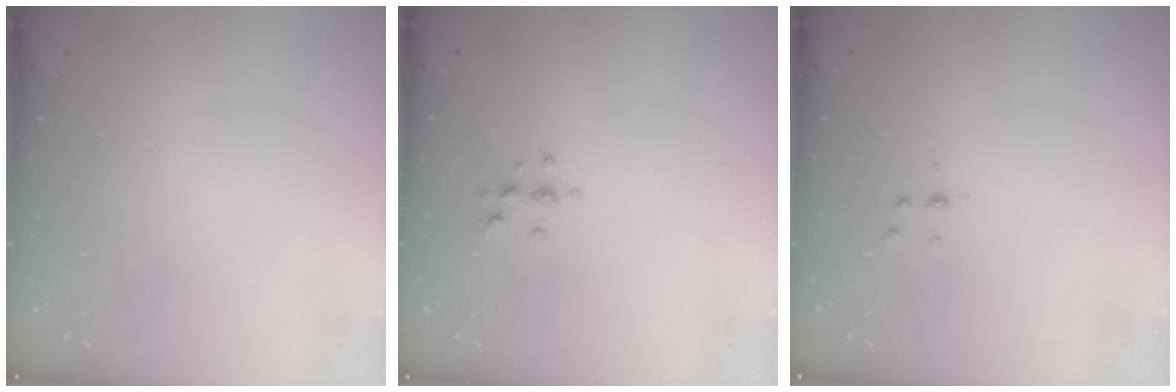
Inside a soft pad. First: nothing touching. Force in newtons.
{"total": 4.8, "press": 4.7, "slide": 0.6}
{"total": 3.9, "press": 3.9, "slide": 0.4}